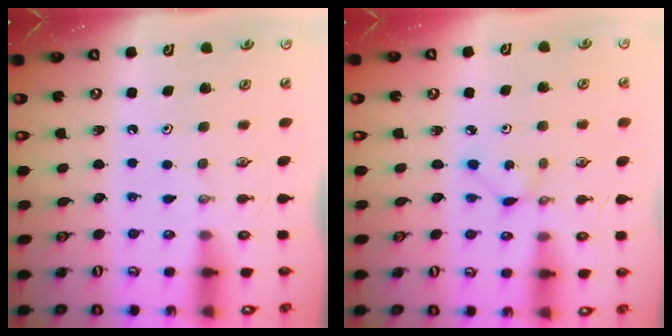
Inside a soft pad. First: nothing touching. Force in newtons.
{"total": 1.5, "press": 1.5, "slide": 0.2}